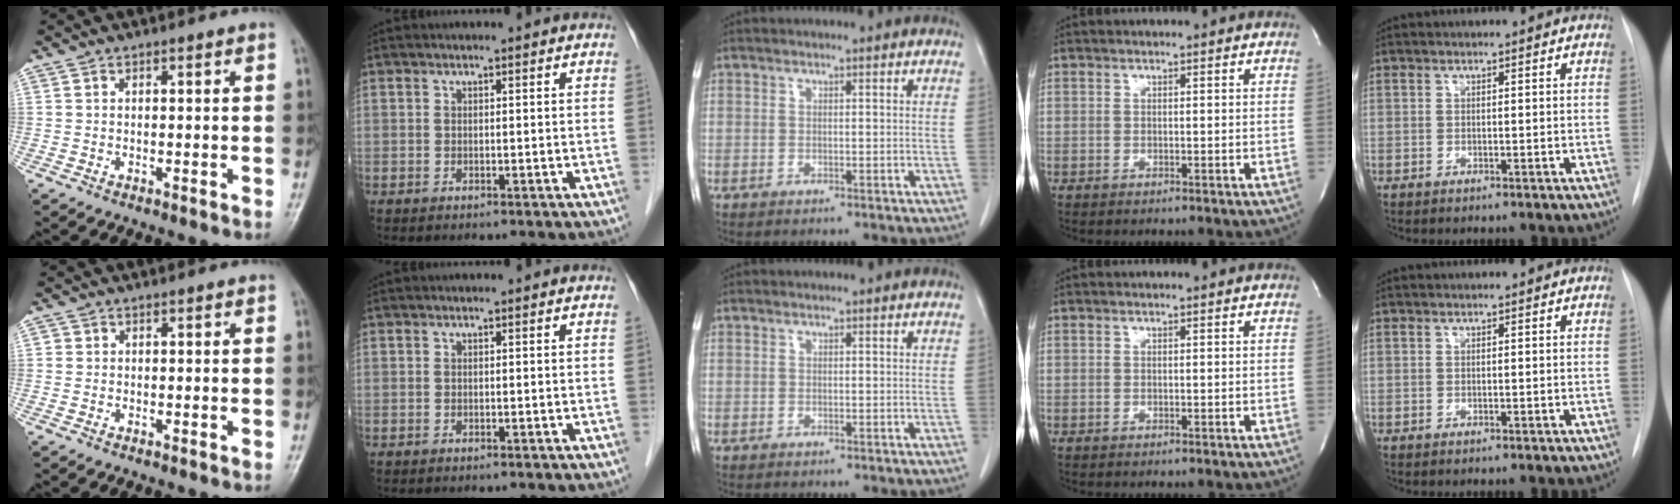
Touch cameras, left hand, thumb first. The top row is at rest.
{"thumb": {"total": 0.7, "force": [0.1, 0.7, 0.0], "torque": [0.011, 0.000, -0.001]}}